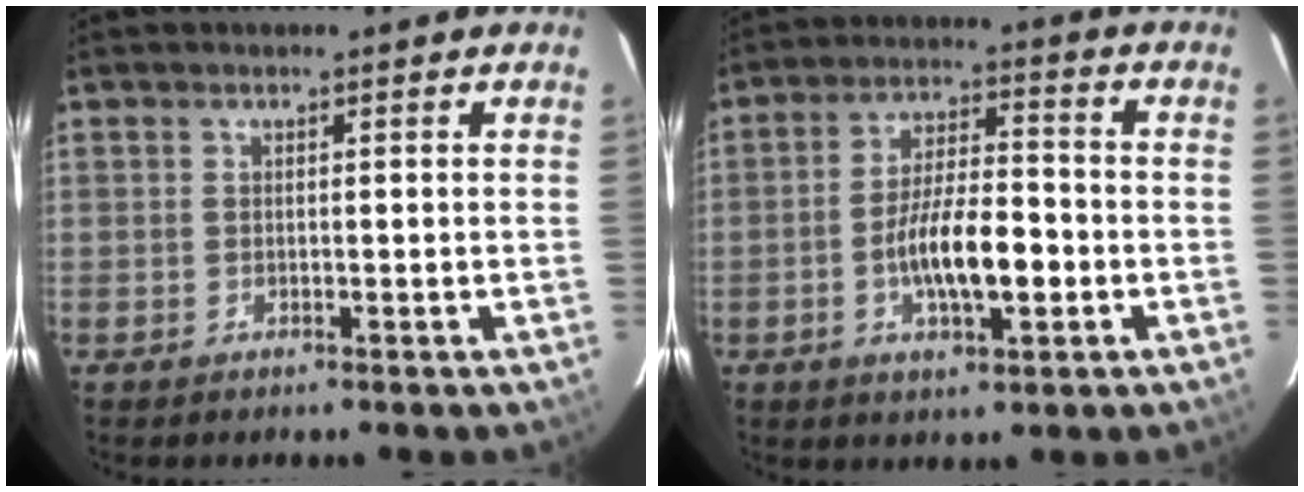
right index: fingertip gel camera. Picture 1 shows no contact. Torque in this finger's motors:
{"motor_torque": [0.45, -0.13, 0.42, 0.13]}